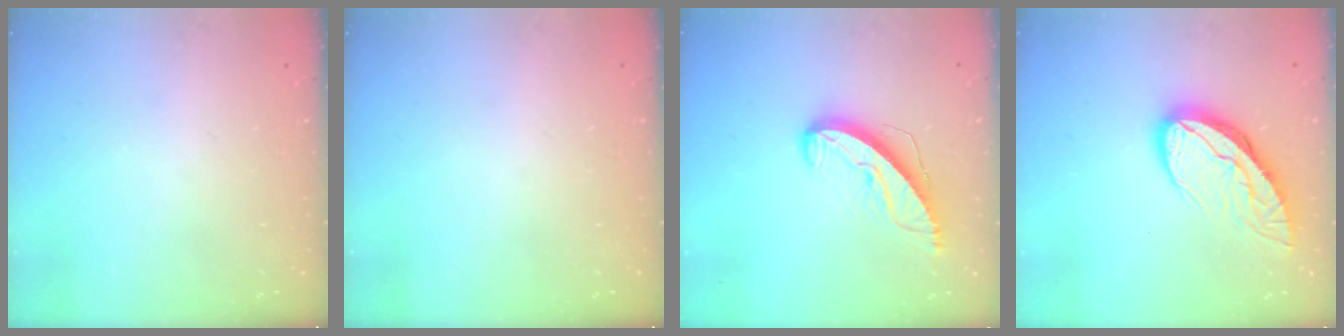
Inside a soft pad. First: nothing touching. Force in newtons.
{"total": 0.0}
{"total": 9.8, "press": 9.8, "slide": 0.4}
{"total": 11.6, "press": 11.5, "slide": 1.4}